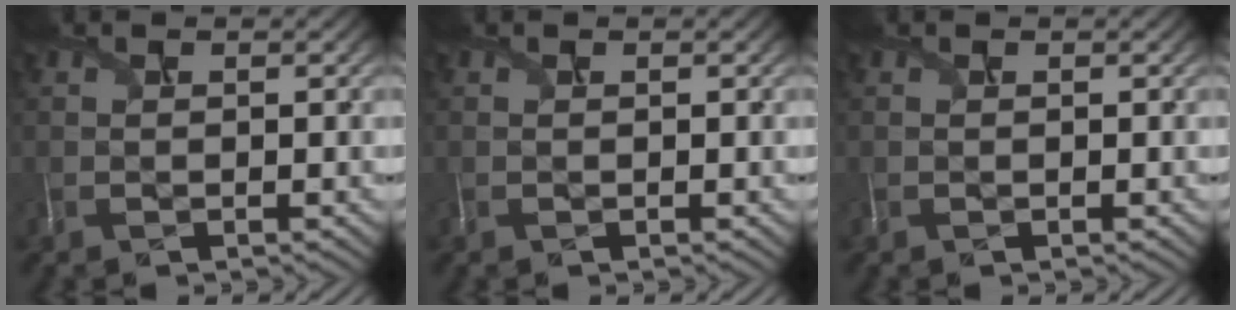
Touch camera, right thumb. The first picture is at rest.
{"total": 0.0}
{"total": 0.0}